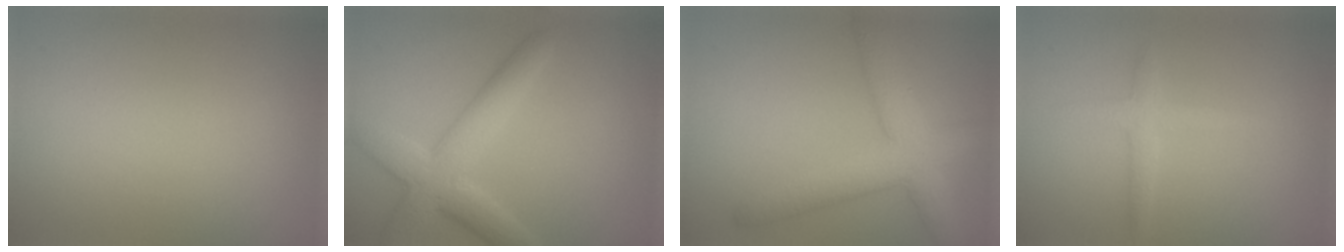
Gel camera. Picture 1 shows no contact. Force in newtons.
{"total": 4.9, "press": 4.9, "slide": 0.3}
{"total": 5.7, "press": 5.7, "slide": 0.4}
{"total": 1.7, "press": 1.7, "slide": 0.1}